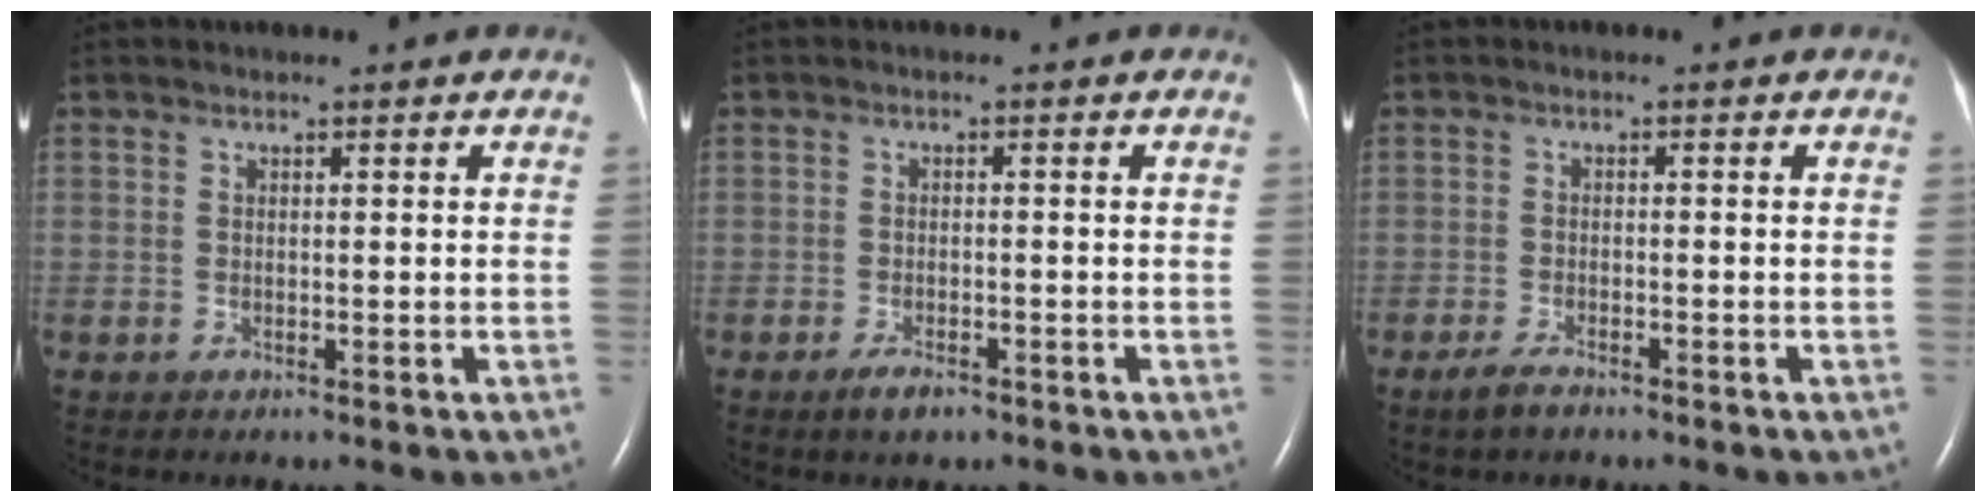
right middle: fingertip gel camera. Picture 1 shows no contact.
{"total": 2.6, "force": [-1.8, 0.9, 1.7], "torque": [-0.040, -0.004, -0.029]}
{"total": 2.4, "force": [-1.9, 0.6, 1.4], "torque": [-0.040, -0.005, -0.036]}